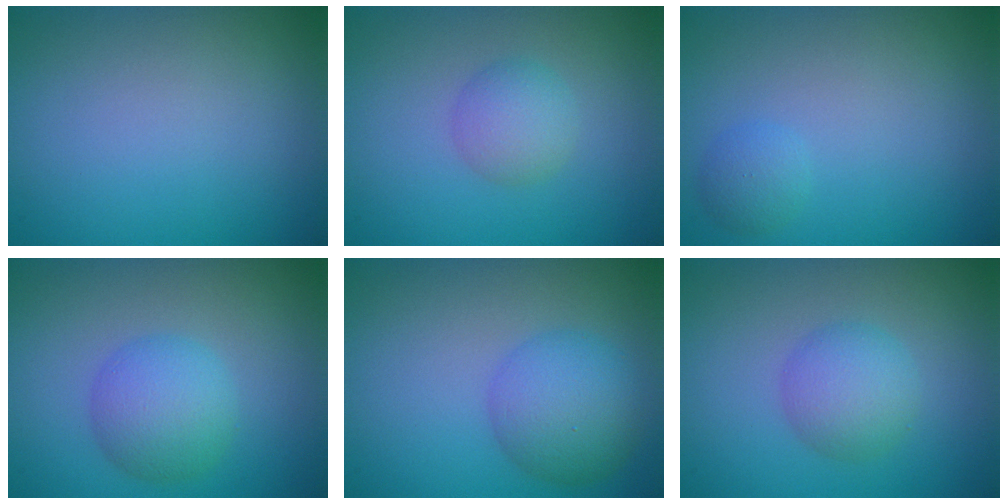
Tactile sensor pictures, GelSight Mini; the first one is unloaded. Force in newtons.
{"total": 2.4, "press": 2.4, "slide": 0.1}
{"total": 1.3, "press": 1.3, "slide": 0.1}
{"total": 3.9, "press": 3.9, "slide": 0.0}
{"total": 4.7, "press": 4.7, "slide": 0.0}
{"total": 3.2, "press": 3.2, "slide": 0.1}